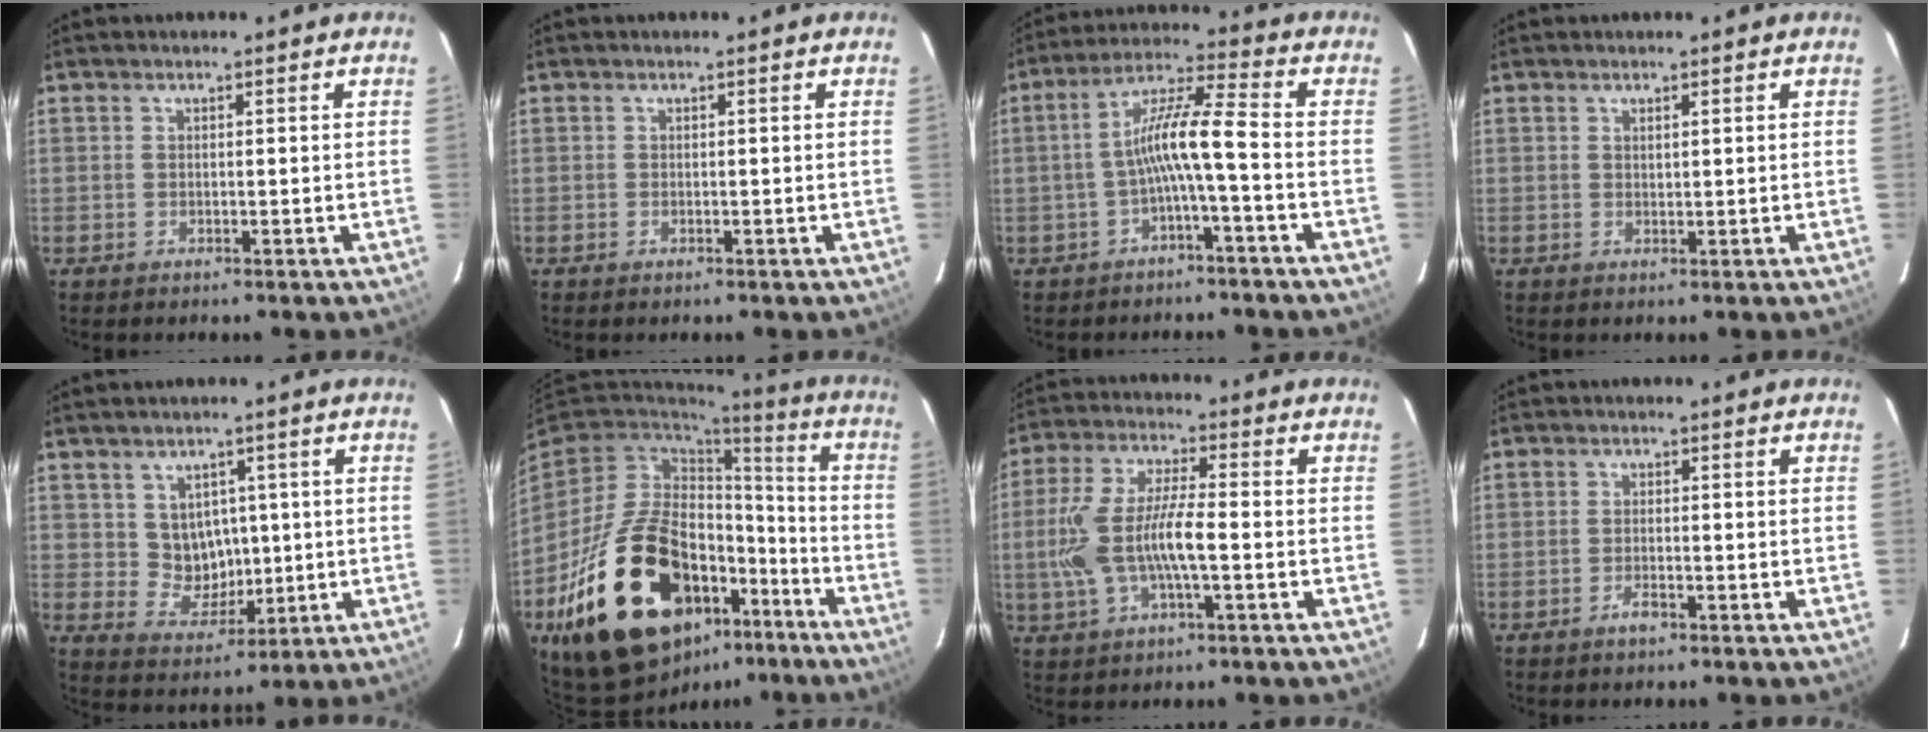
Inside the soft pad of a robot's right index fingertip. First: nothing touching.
{"total": 0.0}
{"total": 8.0, "force": [-2.7, 0.0, 7.6], "torque": [-0.164, 0.019, -0.048]}
{"total": 0.8, "force": [0.5, 0.3, 0.6], "torque": [-0.008, 0.003, 0.010]}
{"total": 6.9, "force": [1.1, 6.3, 2.5], "torque": [-0.048, 0.006, 0.037]}
{"total": 29.8, "force": [-14.6, 16.8, 19.8], "torque": [-0.384, 0.001, -0.214]}
{"total": 12.5, "force": [-2.2, 3.7, 11.7], "torque": [-0.246, 0.002, -0.040]}
{"total": 1.9, "force": [-1.3, 0.6, 1.3], "torque": [-0.028, 0.000, -0.024]}